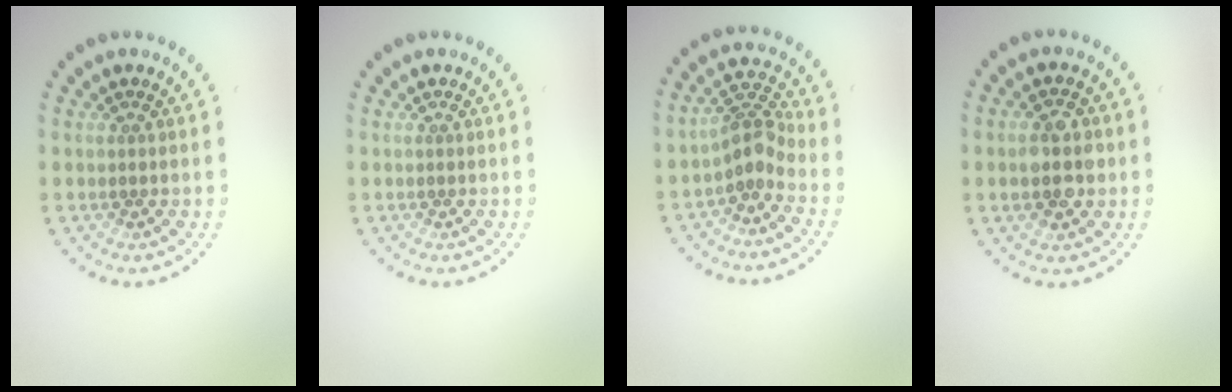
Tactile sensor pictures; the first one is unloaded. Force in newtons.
{"total": 0.0}
{"total": 2.8, "press": 2.1, "slide": 1.8}
{"total": 4.0, "press": 4.0, "slide": 0.1}